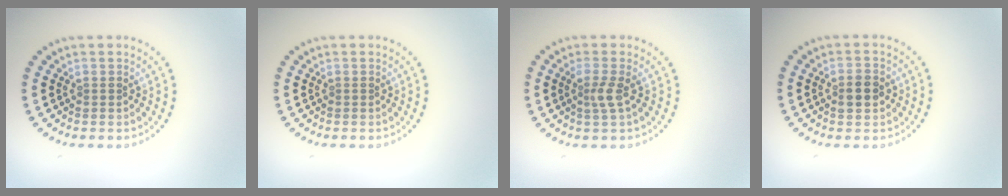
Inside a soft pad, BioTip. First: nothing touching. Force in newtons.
{"total": 0.0}
{"total": 1.7, "press": 1.2, "slide": 1.2}
{"total": 2.6, "press": 2.6, "slide": 0.1}